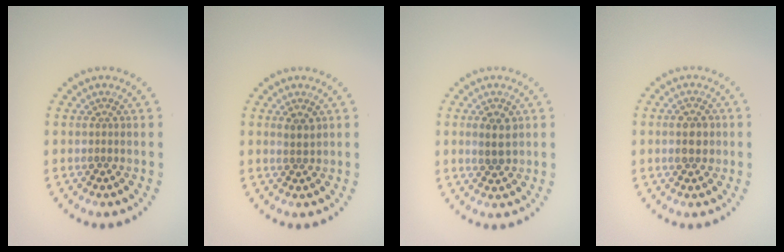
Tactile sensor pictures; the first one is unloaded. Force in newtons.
{"total": 1.1, "press": 1.0, "slide": 0.5}
{"total": 2.2, "press": 2.1, "slide": 0.5}
{"total": 2.8, "press": 2.8, "slide": 0.2}